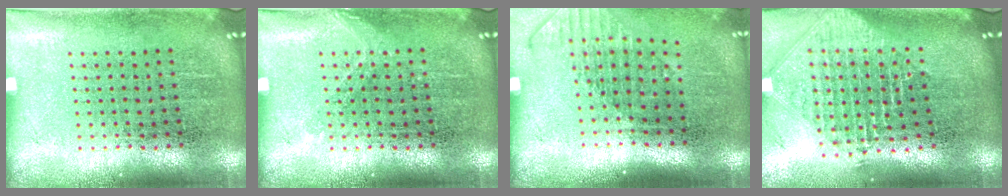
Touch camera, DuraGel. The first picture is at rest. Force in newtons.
{"total": 0.9, "press": 0.8, "slide": 0.3}
{"total": 1.5, "press": 1.1, "slide": 0.9}
{"total": 2.4, "press": 1.9, "slide": 1.5}